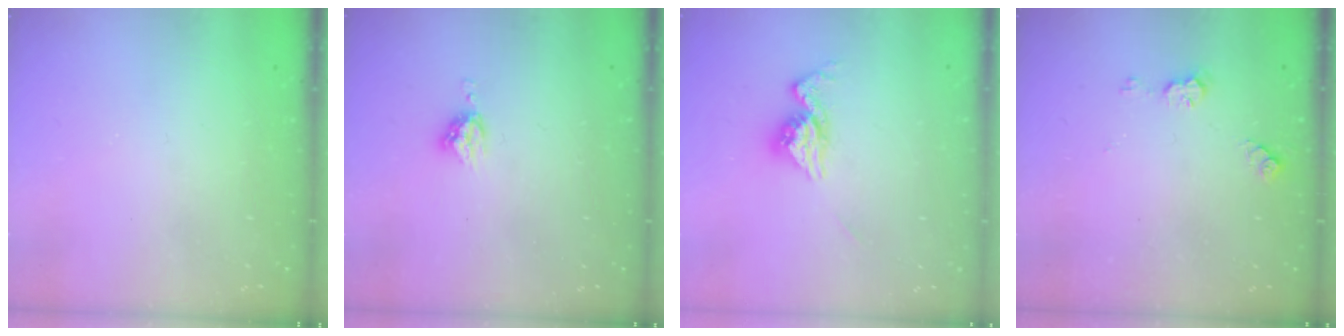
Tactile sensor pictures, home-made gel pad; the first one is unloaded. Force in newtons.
{"total": 5.1, "press": 5.1, "slide": 0.7}
{"total": 12.4, "press": 12.3, "slide": 1.0}
{"total": 5.1, "press": 5.0, "slide": 0.6}